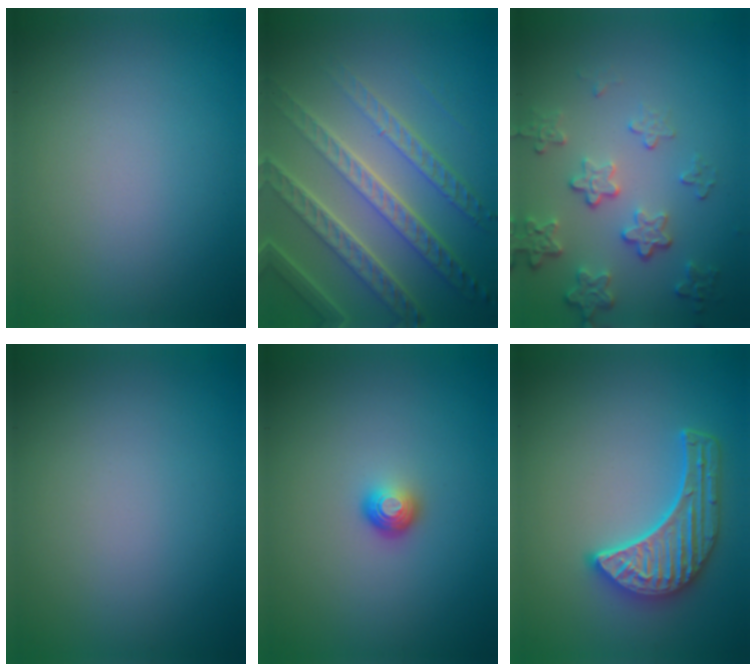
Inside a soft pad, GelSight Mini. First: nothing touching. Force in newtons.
{"total": 7.7, "press": 5.4, "slide": 5.5}
{"total": 4.2, "press": 3.2, "slide": 2.8}
{"total": 0.0}
{"total": 1.7, "press": 1.2, "slide": 1.2}
{"total": 5.3, "press": 4.4, "slide": 2.8}